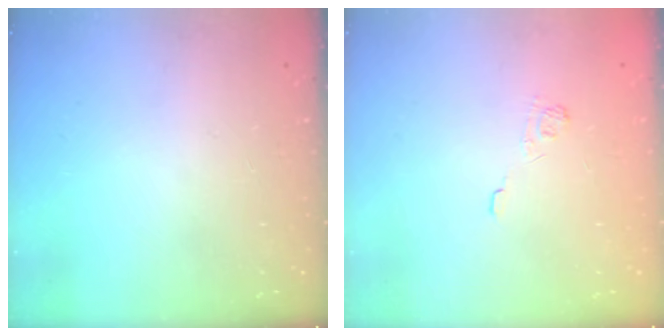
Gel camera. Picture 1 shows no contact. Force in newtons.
{"total": 2.3, "press": 1.9, "slide": 1.4}